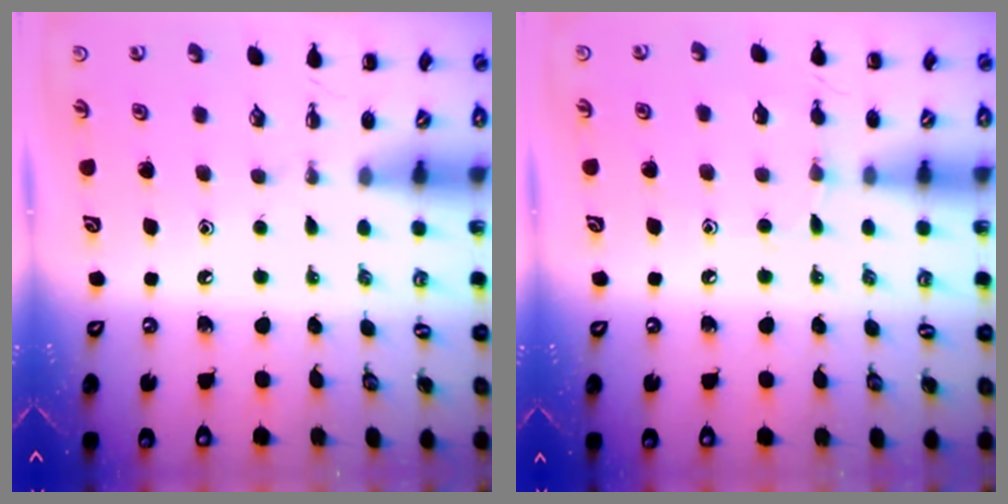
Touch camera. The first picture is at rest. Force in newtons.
{"total": 7.0, "press": 6.7, "slide": 1.8}